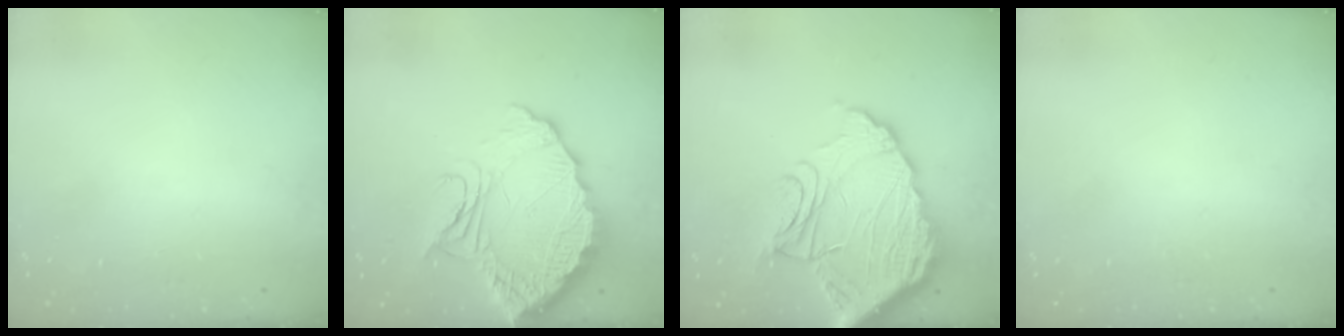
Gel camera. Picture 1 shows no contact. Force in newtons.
{"total": 16.3, "press": 16.3, "slide": 1.2}
{"total": 21.0, "press": 20.9, "slide": 2.2}
{"total": 0.0}